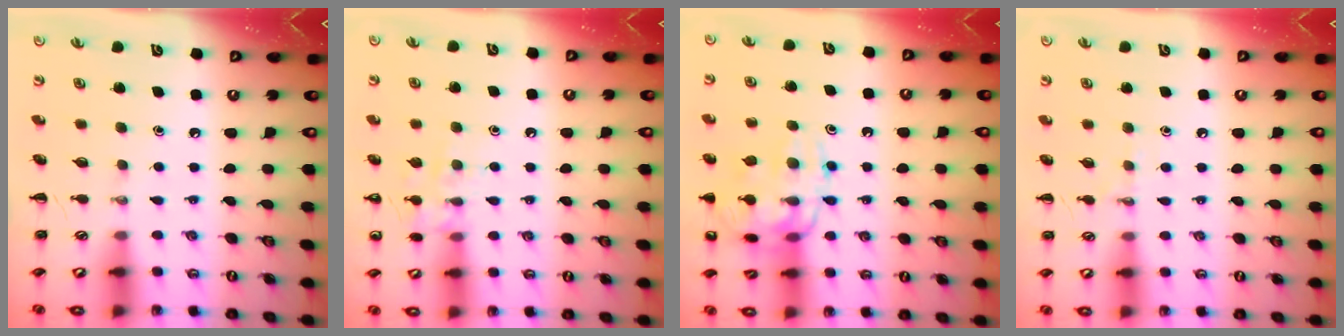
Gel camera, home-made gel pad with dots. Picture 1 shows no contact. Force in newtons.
{"total": 8.7, "press": 8.6, "slide": 1.4}
{"total": 15.1, "press": 15.0, "slide": 1.6}
{"total": 5.0, "press": 4.9, "slide": 1.2}